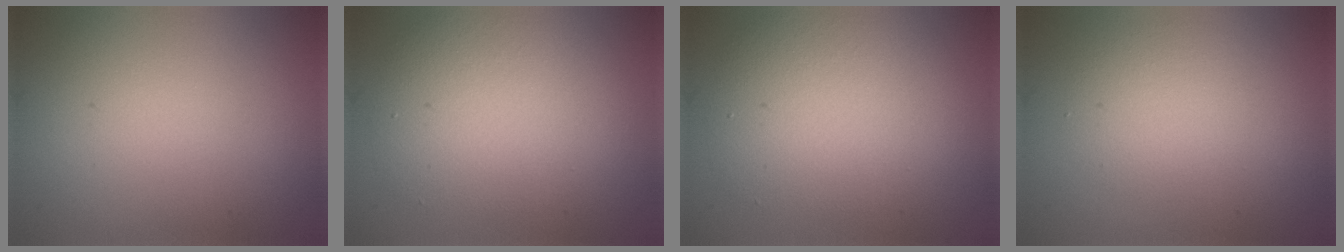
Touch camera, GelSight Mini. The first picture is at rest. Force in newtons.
{"total": 5.4, "press": 5.3, "slide": 0.5}
{"total": 5.4, "press": 5.3, "slide": 0.5}
{"total": 2.6, "press": 2.6, "slide": 0.3}